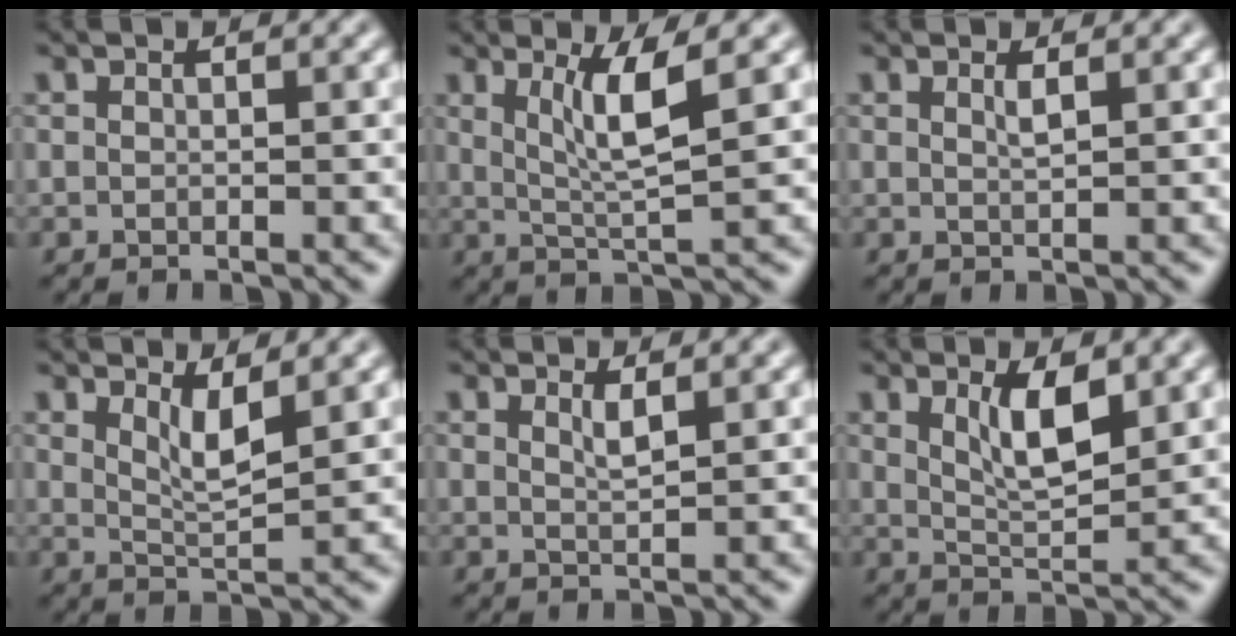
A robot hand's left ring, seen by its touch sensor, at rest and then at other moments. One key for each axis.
{"total": 4.3, "fx": 1.5, "fy": 0.7, "fz": 4.0, "tx": -0.076, "ty": -0.007, "tz": 0.032}
{"total": 0.9, "fx": 0.5, "fy": 0.1, "fz": 0.7, "tx": -0.014, "ty": -0.001, "tz": 0.008}
{"total": 2.6, "fx": 1.4, "fy": 0.6, "fz": 2.1, "tx": -0.036, "ty": -0.010, "tz": 0.029}
{"total": 1.2, "fx": 0.7, "fy": 0.2, "fz": 0.9, "tx": -0.019, "ty": -0.004, "tz": 0.013}
{"total": 3.7, "fx": 1.6, "fy": 1.1, "fz": 3.2, "tx": -0.060, "ty": -0.005, "tz": 0.031}